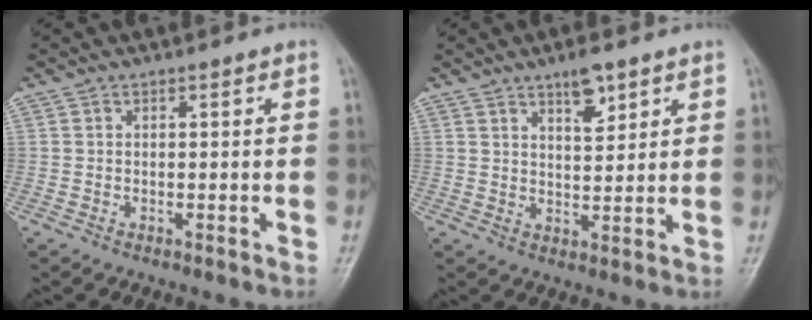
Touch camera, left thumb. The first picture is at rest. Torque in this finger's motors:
{"motor_torque": [0.57, 0.74, -0.16, -0.04, 0.02]}